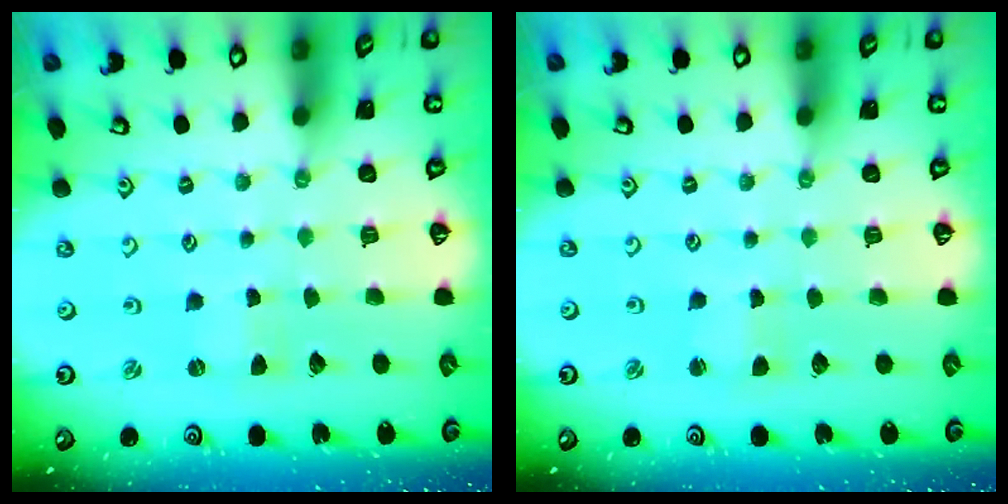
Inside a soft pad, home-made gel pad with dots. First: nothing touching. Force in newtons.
{"total": 2.2, "press": 2.1, "slide": 0.3}